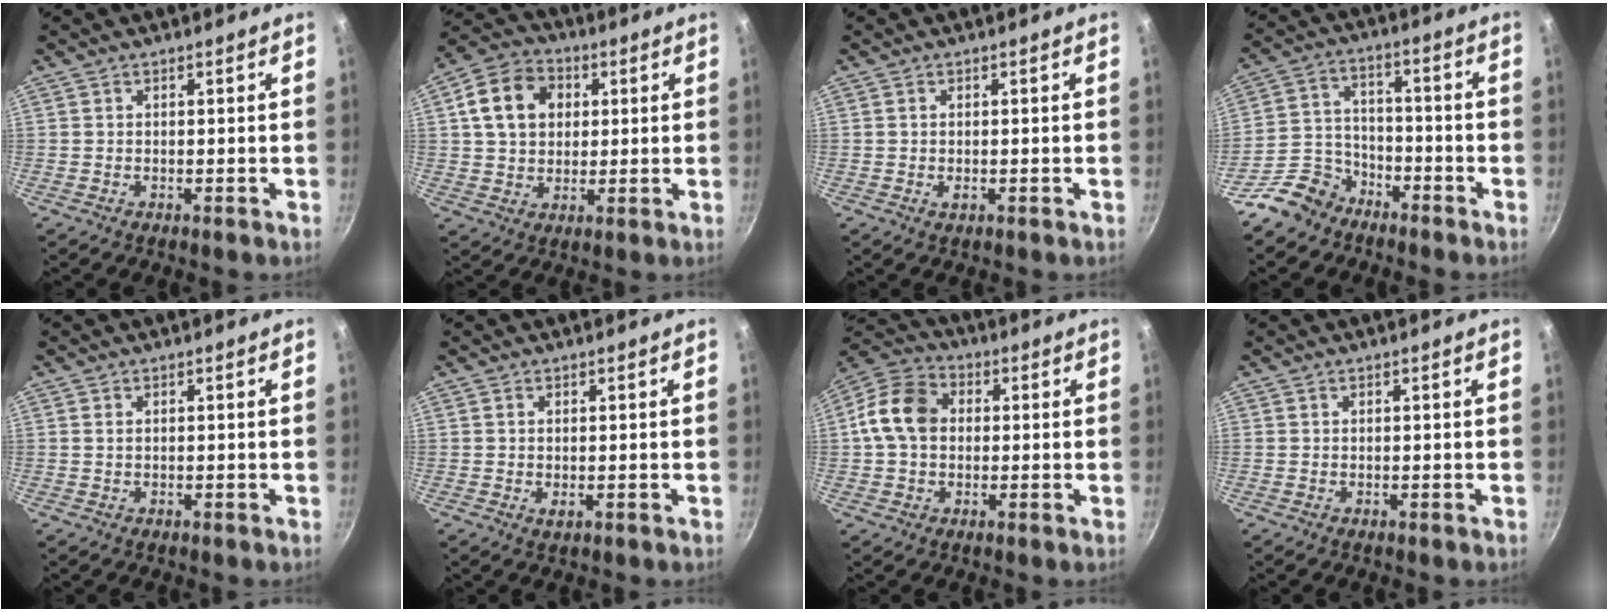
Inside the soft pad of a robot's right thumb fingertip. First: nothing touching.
{"total": 11.9, "force": [2.9, 9.3, 6.8], "torque": [-0.102, 0.011, 0.037]}
{"total": 0.9, "force": [-0.1, 0.4, 0.8], "torque": [-0.014, -0.003, 0.000]}
{"total": 9.3, "force": [-6.9, 5.8, 2.3], "torque": [-0.024, 0.062, -0.134]}
{"total": 0.6, "force": [0.2, 0.3, 0.4], "torque": [-0.009, 0.001, 0.002]}
{"total": 1.0, "force": [0.1, 0.5, 0.9], "torque": [-0.016, -0.005, 0.003]}
{"total": 11.0, "force": [0.7, 8.5, 6.9], "torque": [-0.101, 0.023, -0.006]}
{"total": 0.0}